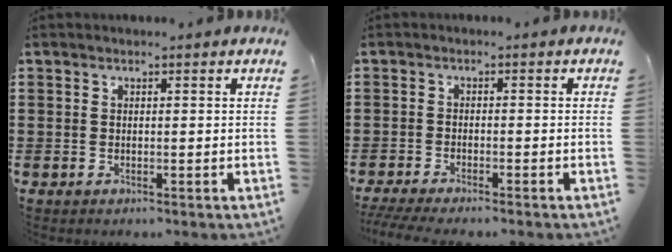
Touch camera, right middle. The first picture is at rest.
{"total": 2.3, "force": [-2.1, 0.0, 0.9], "torque": [-0.022, -0.003, -0.043]}